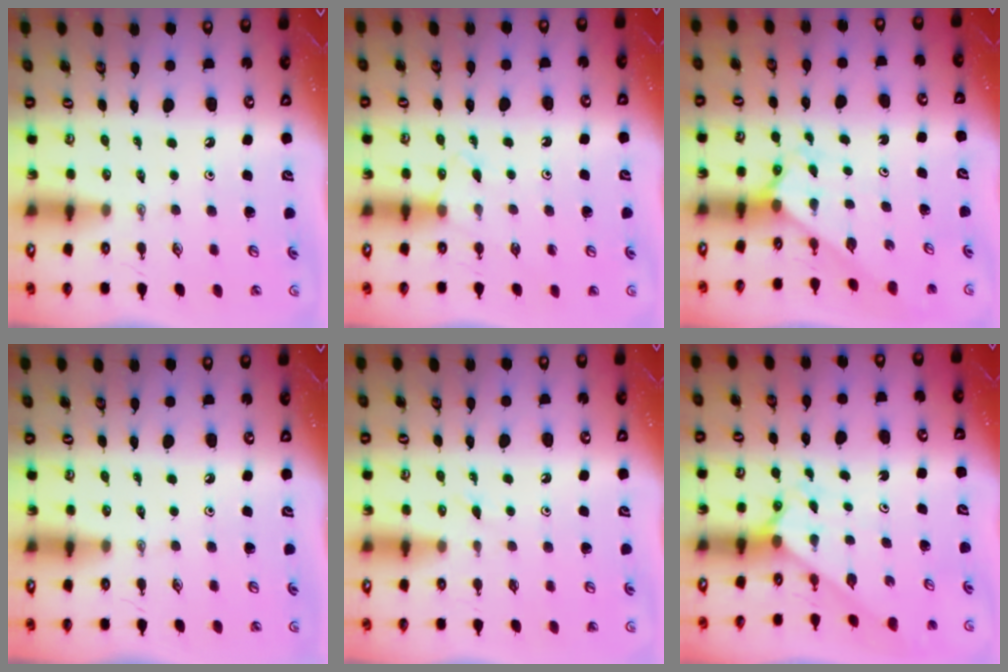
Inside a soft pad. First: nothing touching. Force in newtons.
{"total": 5.8, "press": 5.7, "slide": 0.7}
{"total": 2.4, "press": 2.4, "slide": 0.2}
{"total": 0.0}
{"total": 6.5, "press": 6.5, "slide": 0.6}
{"total": 1.9, "press": 1.9, "slide": 0.2}